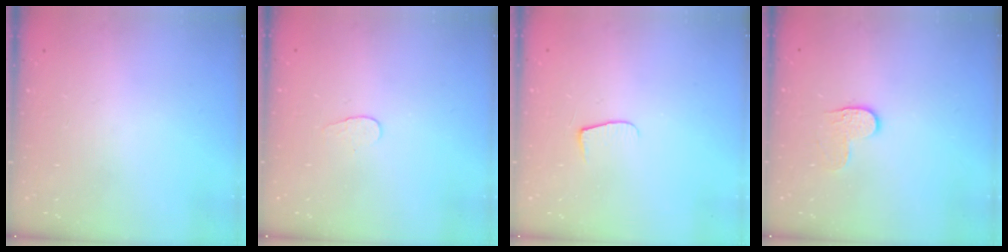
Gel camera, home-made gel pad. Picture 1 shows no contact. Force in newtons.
{"total": 4.1, "press": 4.1, "slide": 0.3}
{"total": 4.3, "press": 4.2, "slide": 0.5}
{"total": 4.2, "press": 4.2, "slide": 0.5}